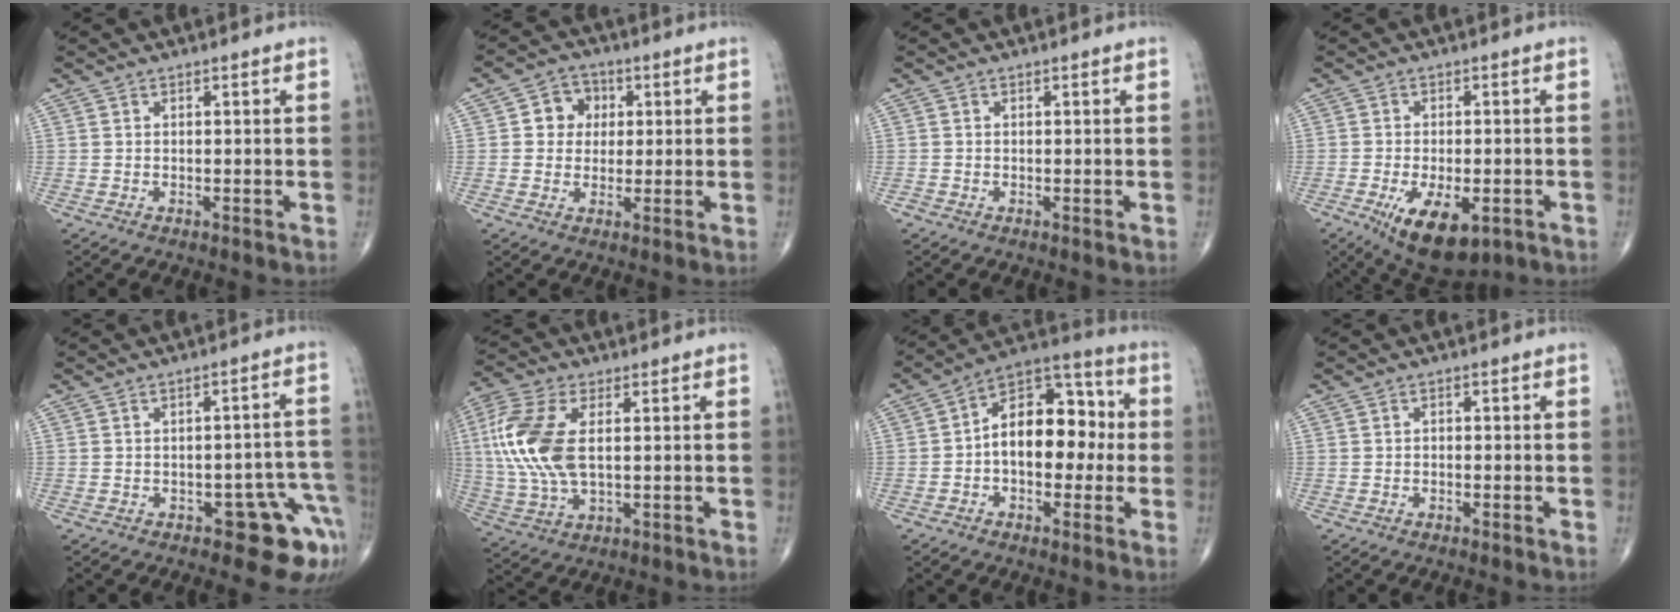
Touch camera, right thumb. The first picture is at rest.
{"total": 6.3, "force": [1.2, 5.6, 2.6], "torque": [-0.004, 0.005, 0.011]}
{"total": 0.7, "force": [-0.3, 0.5, 0.3], "torque": [-0.002, -0.001, -0.009]}
{"total": 12.0, "force": [-5.0, 5.7, 9.2], "torque": [-0.145, -0.003, -0.067]}
{"total": 9.0, "force": [-4.6, 4.1, 6.5], "torque": [-0.039, 0.034, -0.053]}
{"total": 14.8, "force": [2.1, 7.7, 12.5], "torque": [-0.295, 0.001, 0.043]}
{"total": 15.1, "force": [-0.3, 9.3, 11.9], "torque": [-0.139, 0.045, -0.018]}
{"total": 0.6, "force": [-0.2, 0.4, 0.3], "torque": [0.003, 0.003, -0.008]}